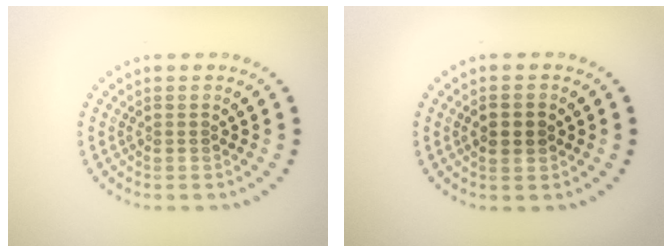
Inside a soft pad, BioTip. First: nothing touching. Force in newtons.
{"total": 2.6, "press": 2.6, "slide": 0.3}